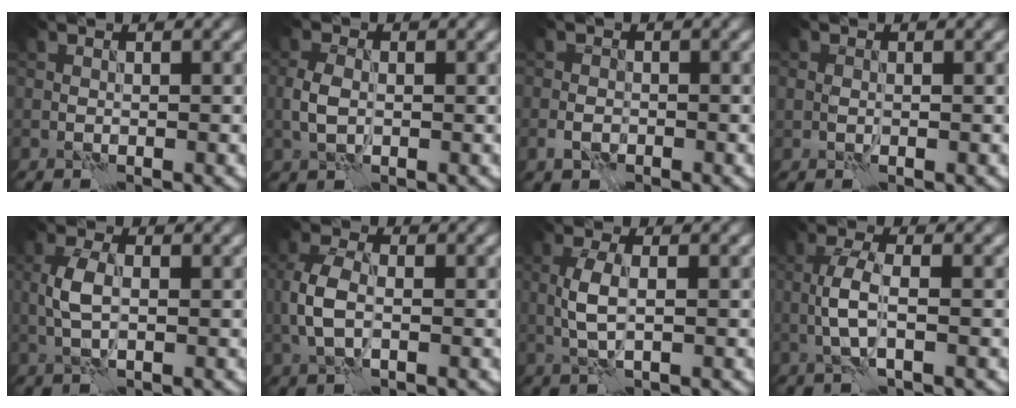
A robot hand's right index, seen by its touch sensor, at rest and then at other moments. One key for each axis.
{"total": 2.6, "fx": -0.3, "fy": 1.7, "fz": 1.9, "tx": -0.046, "ty": 0.000, "tz": -0.006}
{"total": 1.9, "fx": -0.9, "fy": 1.4, "fz": 1.0, "tx": -0.017, "ty": 0.000, "tz": -0.023}
{"total": 1.2, "fx": 0.0, "fy": 0.9, "fz": 0.8, "tx": -0.014, "ty": -0.001, "tz": 0.003}
{"total": 3.1, "fx": 0.0, "fy": 1.6, "fz": 2.7, "tx": -0.063, "ty": 0.002, "tz": -0.001}
{"total": 4.1, "fx": -0.4, "fy": 2.5, "fz": 3.2, "tx": -0.079, "ty": 0.003, "tz": -0.011}
{"total": 2.9, "fx": 0.0, "fy": 1.0, "fz": 2.8, "tx": -0.065, "ty": 0.003, "tz": -0.001}
{"total": 3.1, "fx": -0.6, "fy": 0.9, "fz": 2.9, "tx": -0.066, "ty": 0.005, "tz": -0.016}